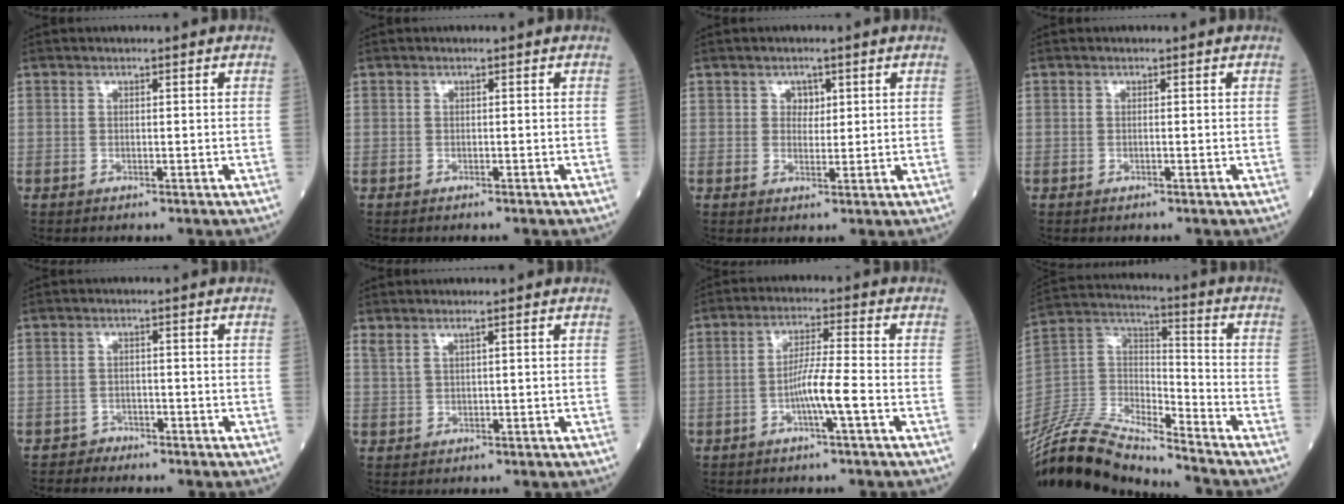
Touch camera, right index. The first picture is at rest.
{"total": 0.5, "force": [-0.5, 0.0, 0.2], "torque": [-0.004, 0.000, -0.009]}
{"total": 2.0, "force": [0.8, 1.5, 1.0], "torque": [-0.010, -0.001, 0.011]}
{"total": 0.0}
{"total": 1.7, "force": [-1.5, 0.6, -0.6], "torque": [0.014, 0.002, -0.029]}
{"total": 1.6, "force": [1.2, 0.0, 1.0], "torque": [-0.030, 0.009, 0.031]}
{"total": 5.5, "force": [-2.1, -0.6, 5.1], "torque": [-0.098, 0.004, -0.039]}
{"total": 17.3, "force": [-16.1, 1.7, 6.2], "torque": [-0.126, 0.028, -0.307]}